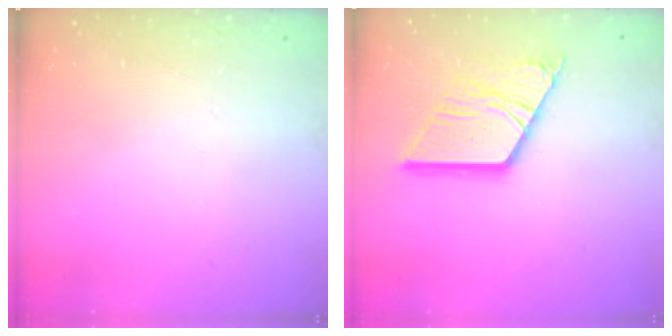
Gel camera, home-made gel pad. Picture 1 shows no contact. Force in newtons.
{"total": 15.1, "press": 15.1, "slide": 1.2}